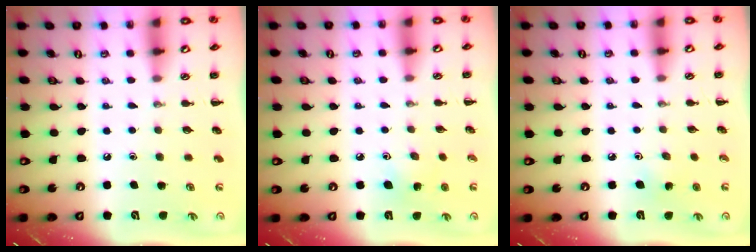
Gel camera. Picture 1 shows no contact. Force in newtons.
{"total": 4.8, "press": 4.7, "slide": 1.1}
{"total": 3.2, "press": 3.0, "slide": 1.0}